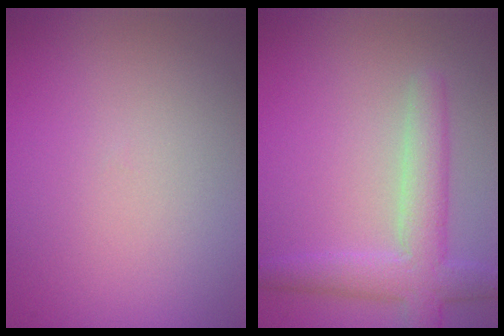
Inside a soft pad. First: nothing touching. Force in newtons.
{"total": 4.5, "press": 4.5, "slide": 0.2}